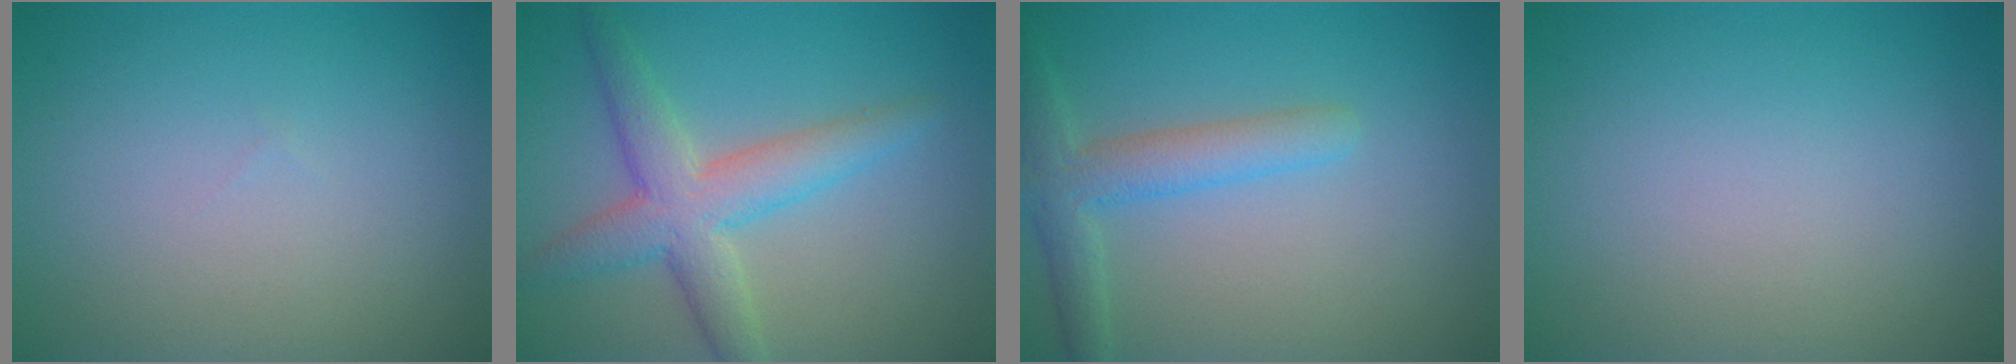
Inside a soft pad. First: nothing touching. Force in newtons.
{"total": 5.2, "press": 5.2, "slide": 0.2}
{"total": 3.5, "press": 3.5, "slide": 0.2}
{"total": 0.0}